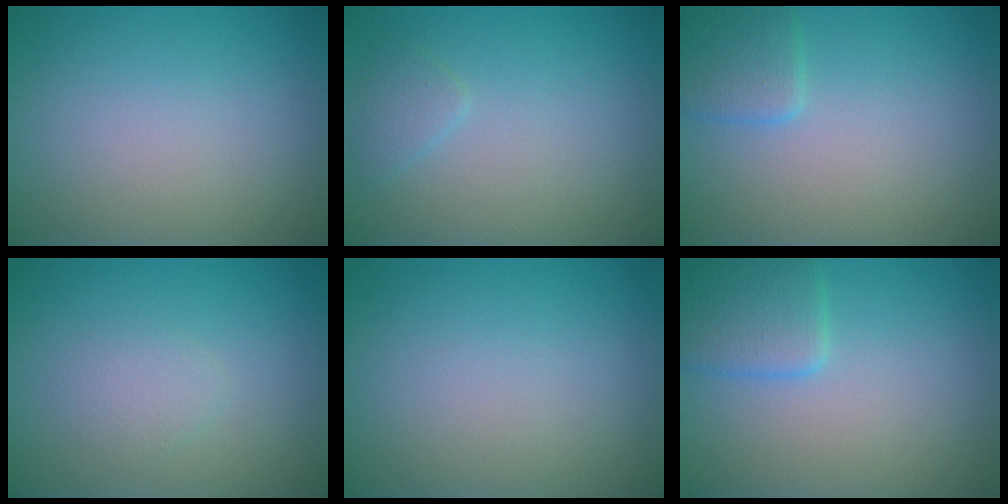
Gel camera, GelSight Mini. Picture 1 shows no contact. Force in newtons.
{"total": 1.2, "press": 1.2, "slide": 0.1}
{"total": 2.1, "press": 2.1, "slide": 0.1}
{"total": 1.4, "press": 1.4, "slide": 0.0}
{"total": 0.0}
{"total": 2.9, "press": 2.9, "slide": 0.2}